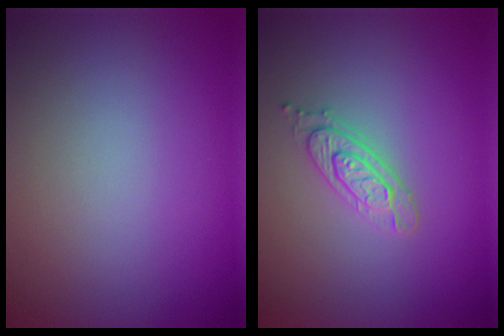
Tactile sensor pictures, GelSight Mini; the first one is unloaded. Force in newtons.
{"total": 2.6, "press": 2.4, "slide": 1.0}